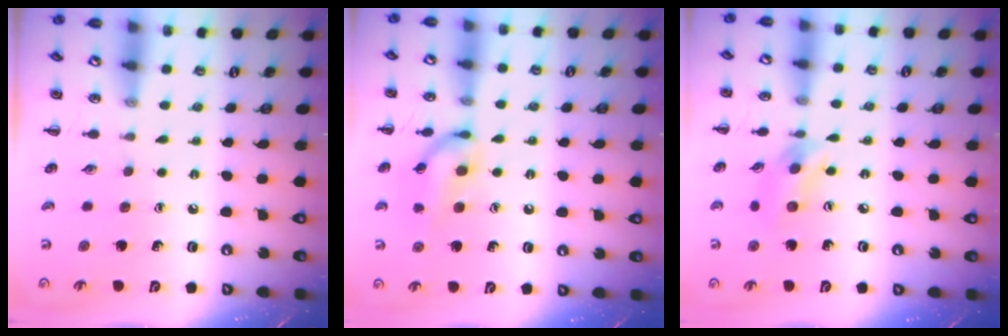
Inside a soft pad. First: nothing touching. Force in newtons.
{"total": 13.0, "press": 13.0, "slide": 0.9}
{"total": 6.2, "press": 6.2, "slide": 0.7}